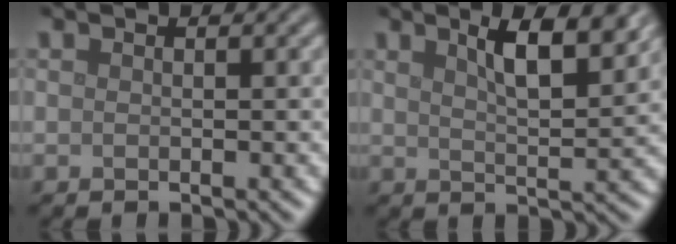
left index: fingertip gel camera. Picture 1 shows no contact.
{"total": 5.8, "force": [3.3, 1.6, 4.5], "torque": [-0.059, 0.008, 0.048]}